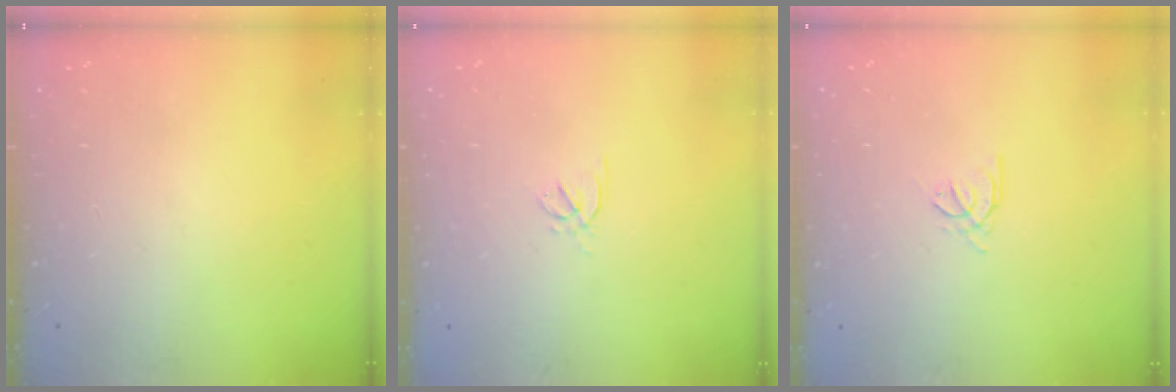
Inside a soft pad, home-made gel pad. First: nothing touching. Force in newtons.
{"total": 1.6, "press": 1.5, "slide": 0.5}
{"total": 1.4, "press": 1.3, "slide": 0.3}